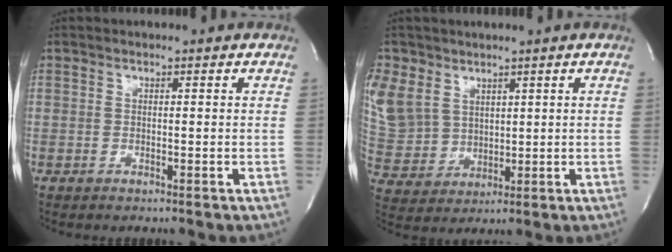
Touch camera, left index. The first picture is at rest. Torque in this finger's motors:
{"motor_torque": [0.80, -0.55, 0.33, 0.10]}